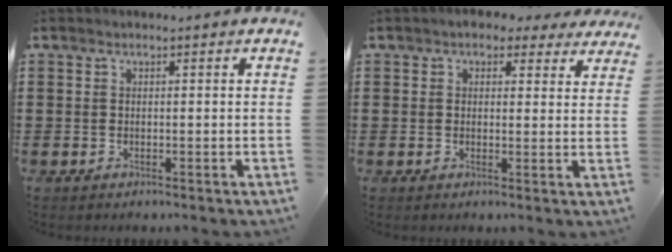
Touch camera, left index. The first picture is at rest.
{"total": 2.8, "force": [2.1, 1.5, 1.0], "torque": [-0.021, 0.002, 0.036]}